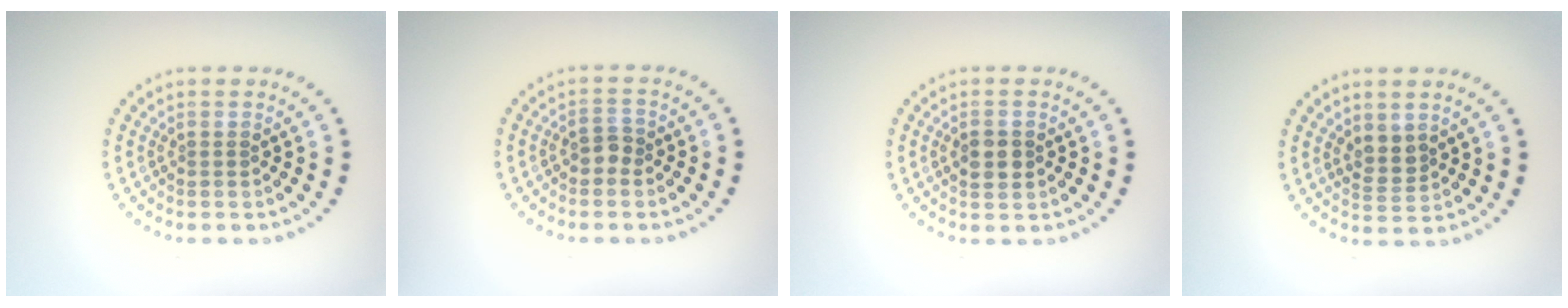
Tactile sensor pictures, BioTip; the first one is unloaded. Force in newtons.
{"total": 1.5, "press": 1.4, "slide": 0.6}
{"total": 2.5, "press": 2.5, "slide": 0.1}
{"total": 2.0, "press": 1.8, "slide": 1.0}